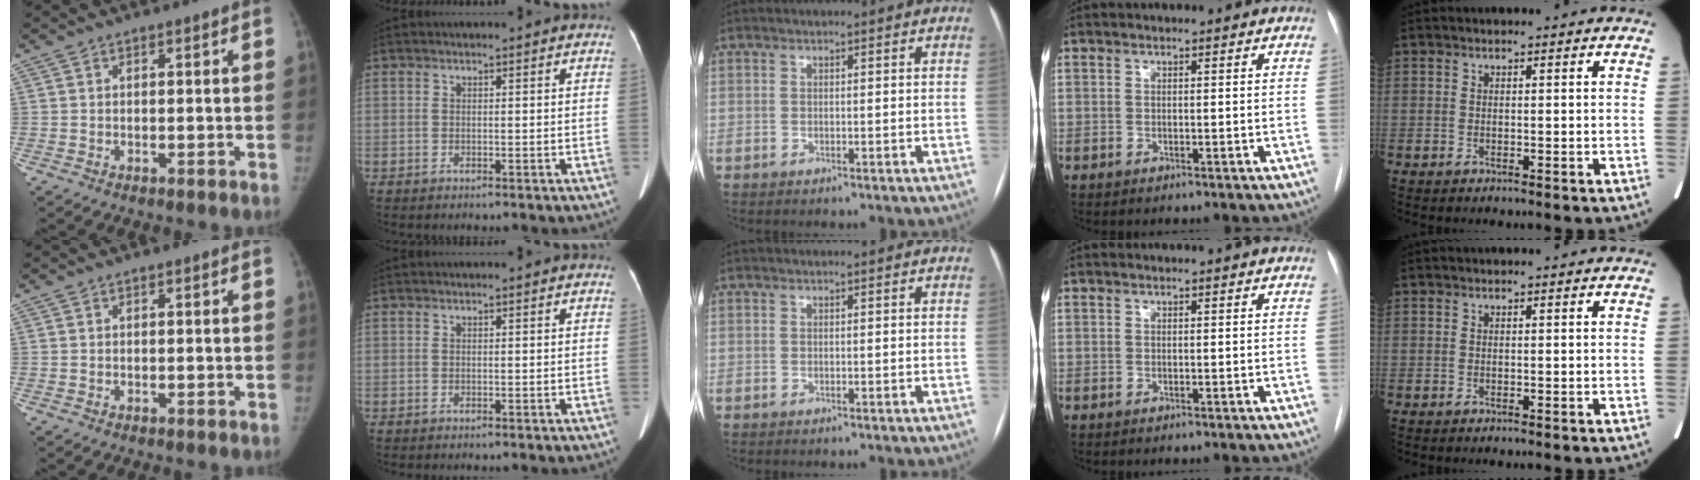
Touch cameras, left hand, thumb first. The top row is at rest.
{}